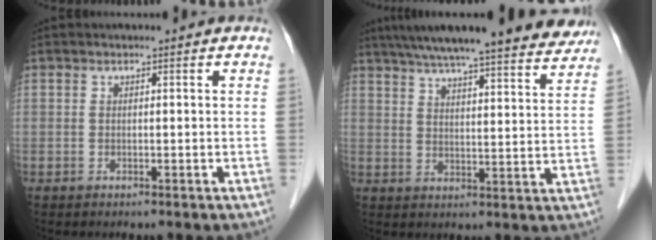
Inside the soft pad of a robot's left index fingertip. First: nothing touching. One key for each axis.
{"total": 23.5, "fx": 20.5, "fy": 2.8, "fz": 11.1, "tx": -0.170, "ty": 0.004, "tz": 0.264}